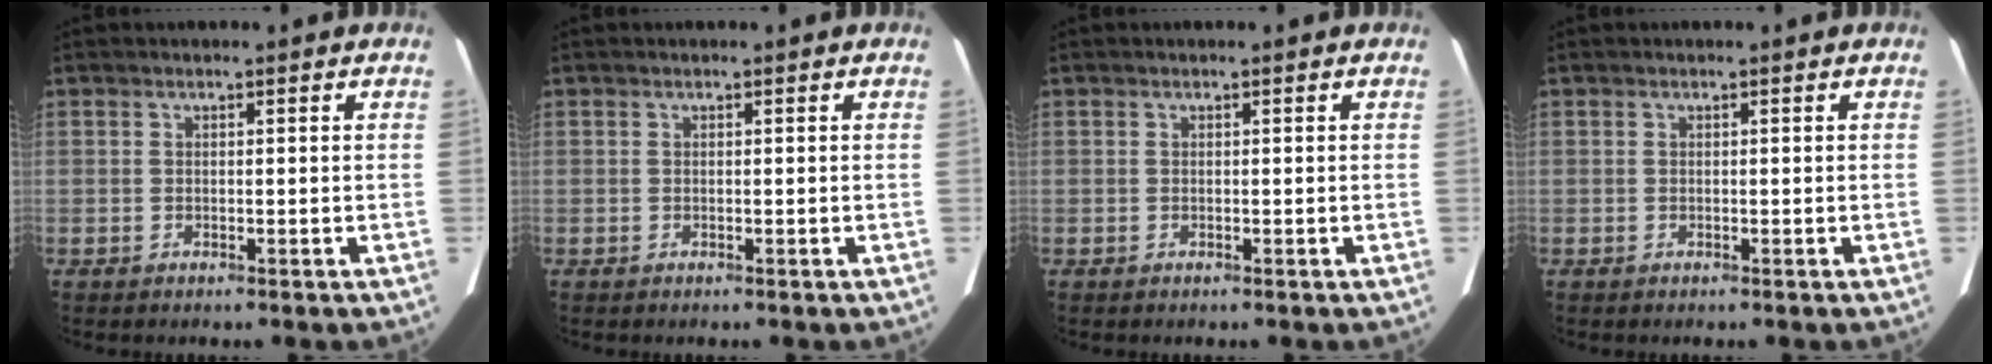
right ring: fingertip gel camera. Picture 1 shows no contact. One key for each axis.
{"total": 0.0}
{"total": 0.0}
{"total": 0.0}